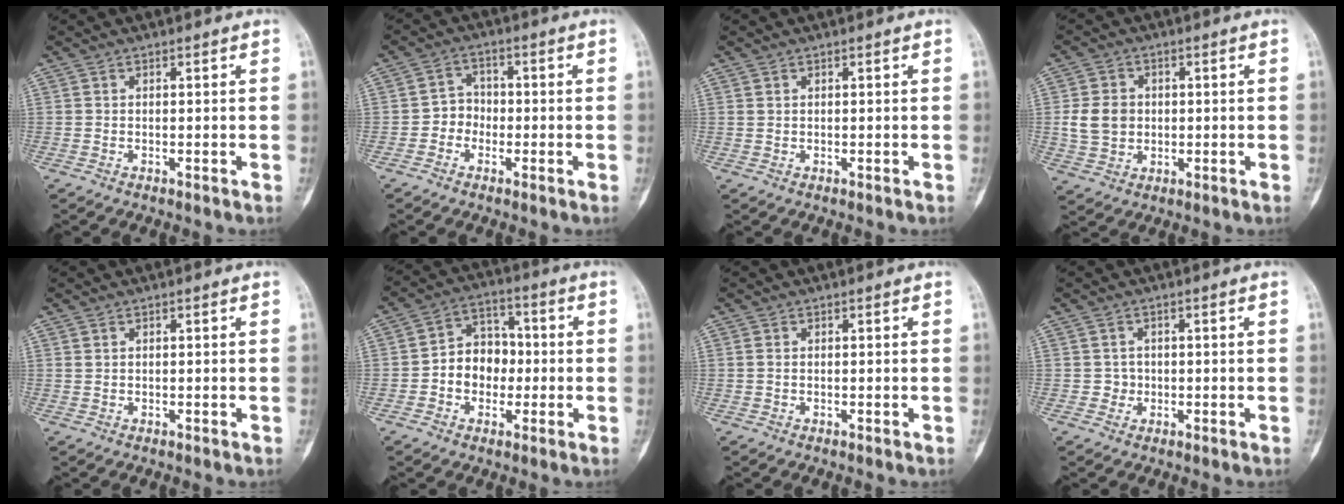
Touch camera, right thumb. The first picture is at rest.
{"total": 4.2, "force": [-1.4, 3.7, 1.4], "torque": [0.003, 0.016, -0.036]}
{"total": 0.6, "force": [0.3, 0.4, 0.3], "torque": [-0.003, 0.001, 0.007]}
{"total": 7.1, "force": [0.3, 5.9, 3.9], "torque": [-0.059, 0.001, 0.010]}
{"total": 0.7, "force": [0.4, 0.5, 0.3], "torque": [-0.004, 0.001, 0.009]}
{"total": 9.7, "force": [-1.1, 7.8, 5.6], "torque": [-0.048, 0.032, -0.027]}
{"total": 0.8, "force": [0.1, 0.5, 0.5], "torque": [-0.013, 0.000, 0.003]}
{"total": 1.9, "force": [-0.2, 1.8, 0.2], "torque": [0.010, 0.008, -0.006]}